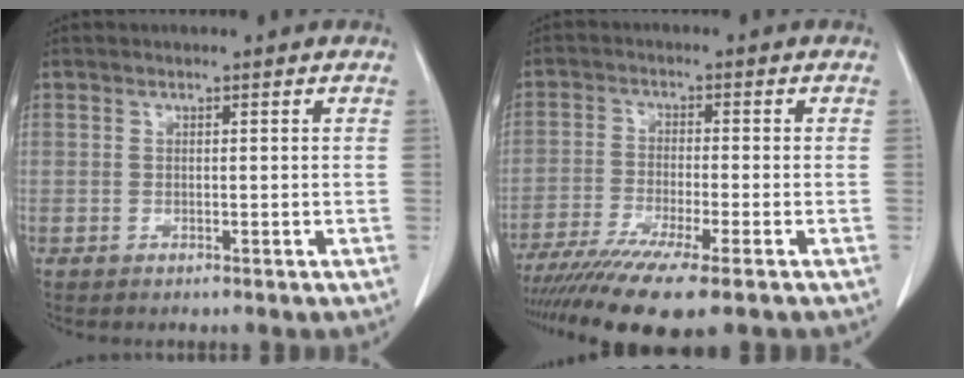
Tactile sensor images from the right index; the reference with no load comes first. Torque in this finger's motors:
{"motor_torque": [1.04, -1.10, 0.93, 0.21]}